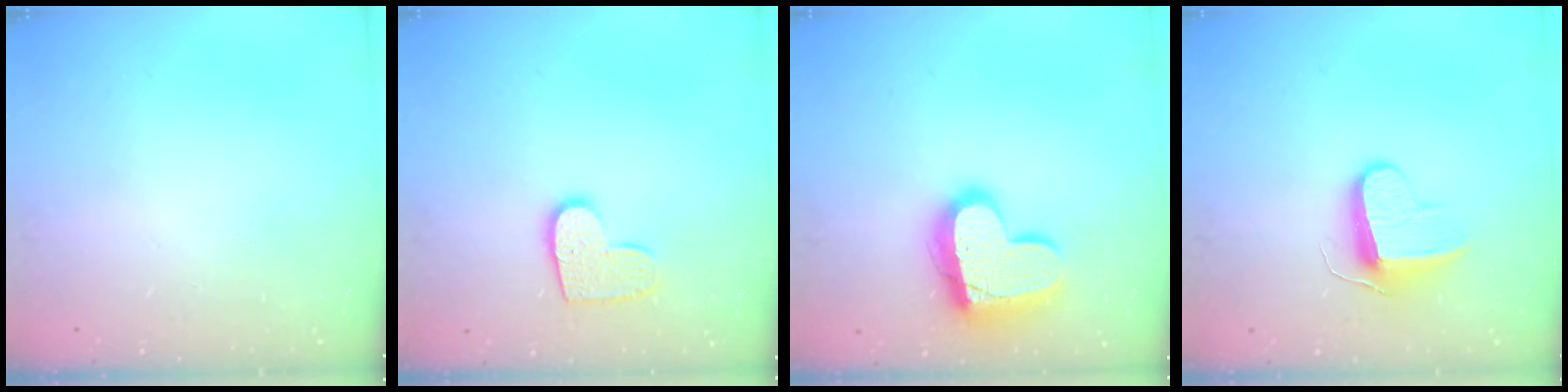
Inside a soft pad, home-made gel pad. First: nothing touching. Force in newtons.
{"total": 9.9, "press": 9.9, "slide": 0.4}
{"total": 17.2, "press": 17.2, "slide": 1.3}
{"total": 9.2, "press": 9.2, "slide": 0.3}